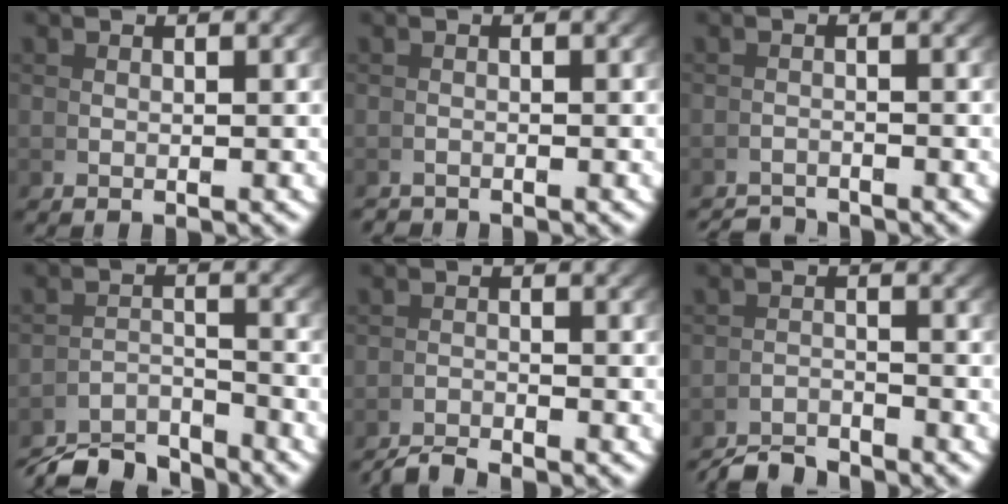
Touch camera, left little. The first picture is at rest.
{"total": 1.5, "force": [-1.2, -0.6, -0.6], "torque": [0.014, -0.007, -0.020]}
{"total": 2.9, "force": [-2.8, -0.4, -0.4], "torque": [0.016, -0.010, -0.046]}
{"total": 5.9, "force": [-5.6, 0.9, 1.6], "torque": [-0.007, -0.008, -0.095]}
{"total": 2.3, "force": [-2.1, -0.7, -0.3], "torque": [0.011, 0.001, -0.042]}
{"total": 3.7, "force": [-3.7, -0.1, 0.1], "torque": [0.016, -0.004, -0.067]}